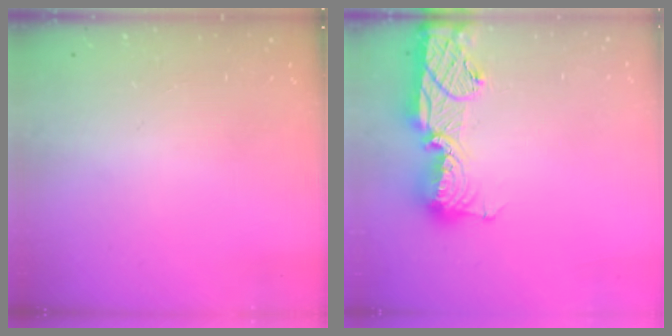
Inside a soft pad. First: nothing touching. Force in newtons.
{"total": 17.0, "press": 16.3, "slide": 4.7}